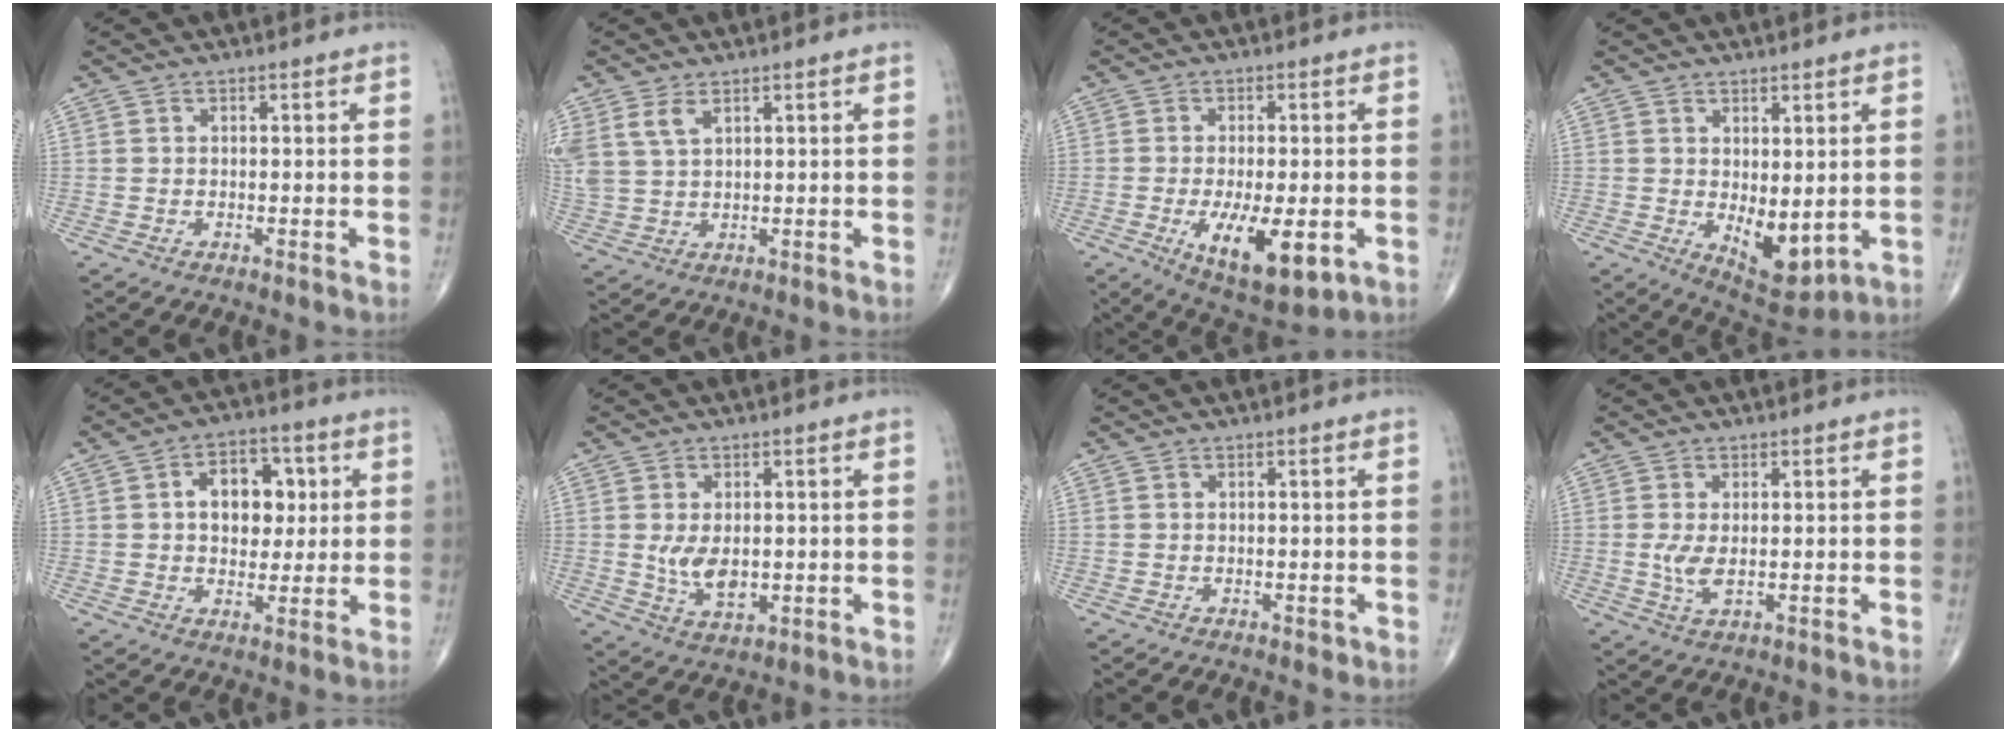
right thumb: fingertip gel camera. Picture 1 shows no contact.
{"total": 5.6, "force": [3.0, 3.1, 3.5], "torque": [-0.079, -0.004, 0.072]}
{"total": 12.6, "force": [-3.7, 5.2, 10.9], "torque": [-0.168, -0.016, -0.046]}
{"total": 8.3, "force": [-0.4, 4.1, 7.2], "torque": [-0.087, -0.018, 0.014]}
{"total": 10.2, "force": [1.9, 7.1, 7.1], "torque": [-0.059, 0.007, 0.028]}
{"total": 6.4, "force": [0.1, 3.8, 5.1], "torque": [-0.084, -0.015, 0.014]}
{"total": 0.9, "force": [0.0, 0.6, 0.6], "torque": [-0.007, -0.003, 0.003]}
{"total": 3.7, "force": [0.0, 1.6, 3.3], "torque": [-0.075, -0.012, 0.005]}